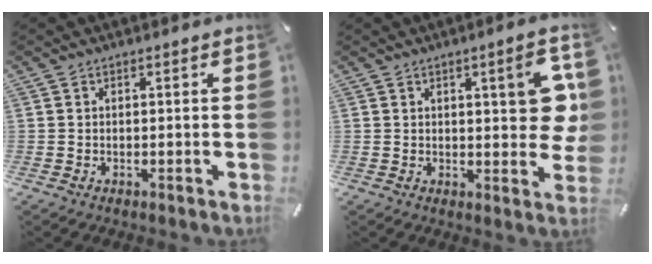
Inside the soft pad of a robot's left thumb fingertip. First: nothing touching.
{"total": 10.5, "force": [2.6, 3.8, 9.4], "torque": [-0.113, -0.009, 0.038]}